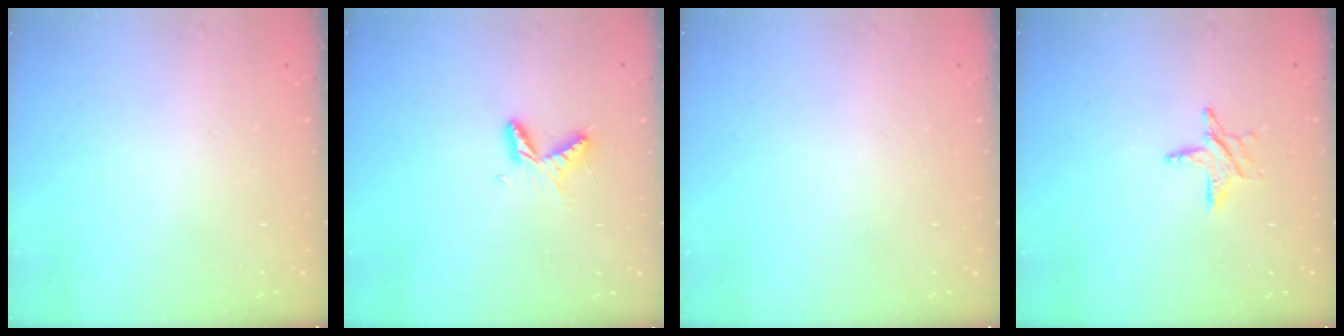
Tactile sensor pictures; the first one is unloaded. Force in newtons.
{"total": 6.1, "press": 6.1, "slide": 0.5}
{"total": 0.0}
{"total": 6.6, "press": 6.5, "slide": 0.4}